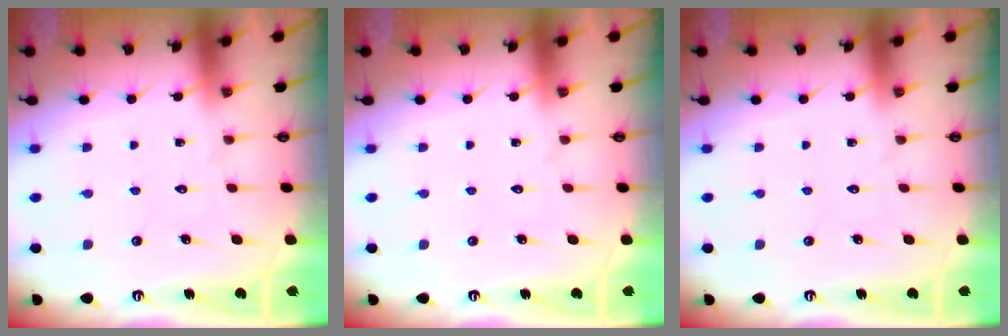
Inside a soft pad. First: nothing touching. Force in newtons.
{"total": 0.0}
{"total": 0.0}